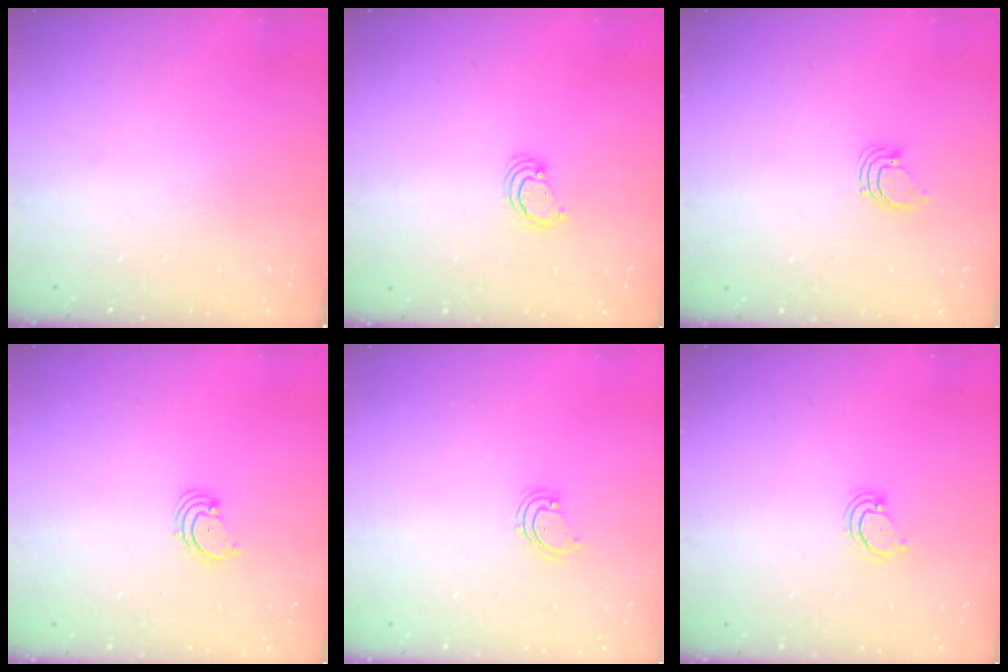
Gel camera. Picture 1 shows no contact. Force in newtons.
{"total": 2.3, "press": 2.3, "slide": 0.2}
{"total": 2.3, "press": 2.3, "slide": 0.1}
{"total": 1.7, "press": 1.6, "slide": 0.2}
{"total": 2.6, "press": 2.6, "slide": 0.3}
{"total": 3.1, "press": 3.1, "slide": 0.5}